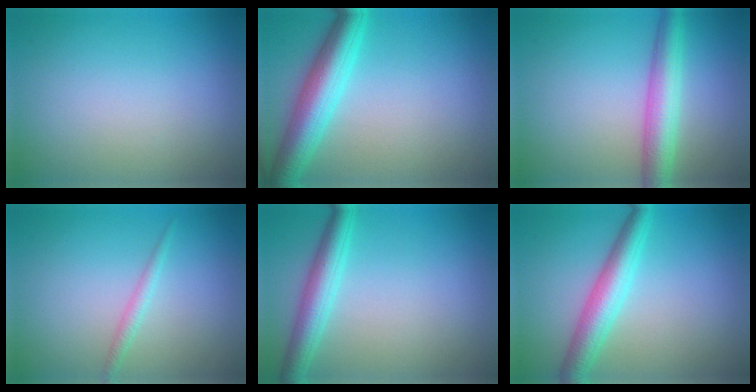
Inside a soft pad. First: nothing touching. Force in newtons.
{"total": 6.2, "press": 6.2, "slide": 0.1}
{"total": 4.6, "press": 4.6, "slide": 0.0}
{"total": 1.2, "press": 1.2, "slide": 0.0}
{"total": 3.9, "press": 3.9, "slide": 0.2}
{"total": 4.4, "press": 4.4, "slide": 0.1}